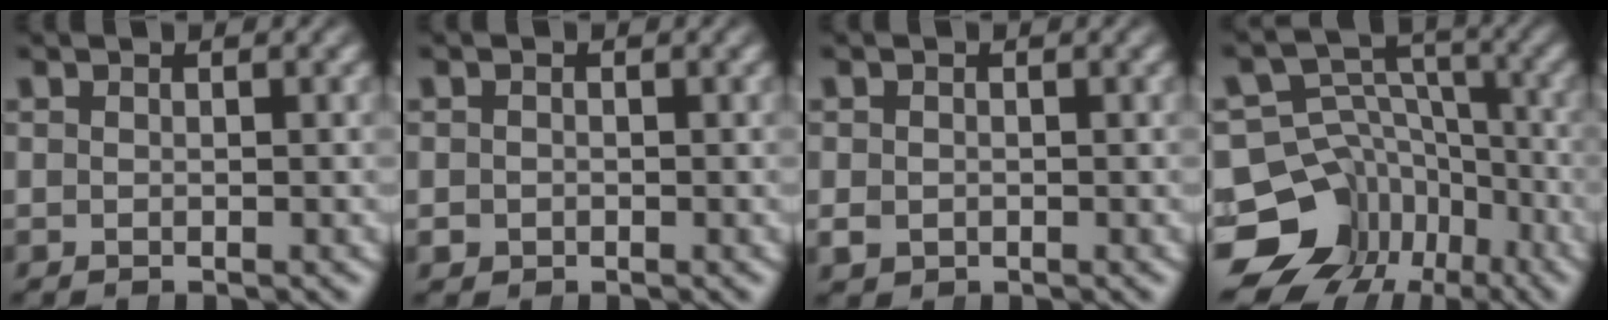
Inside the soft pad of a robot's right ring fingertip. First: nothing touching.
{"total": 1.3, "force": [-0.5, 1.2, 0.3], "torque": [-0.010, -0.014, 0.001]}
{"total": 1.3, "force": [-0.3, 1.1, 0.5], "torque": [-0.013, -0.010, 0.002]}
{"total": 17.3, "force": [-6.3, 14.2, 7.5], "torque": [-0.118, -0.070, -0.088]}